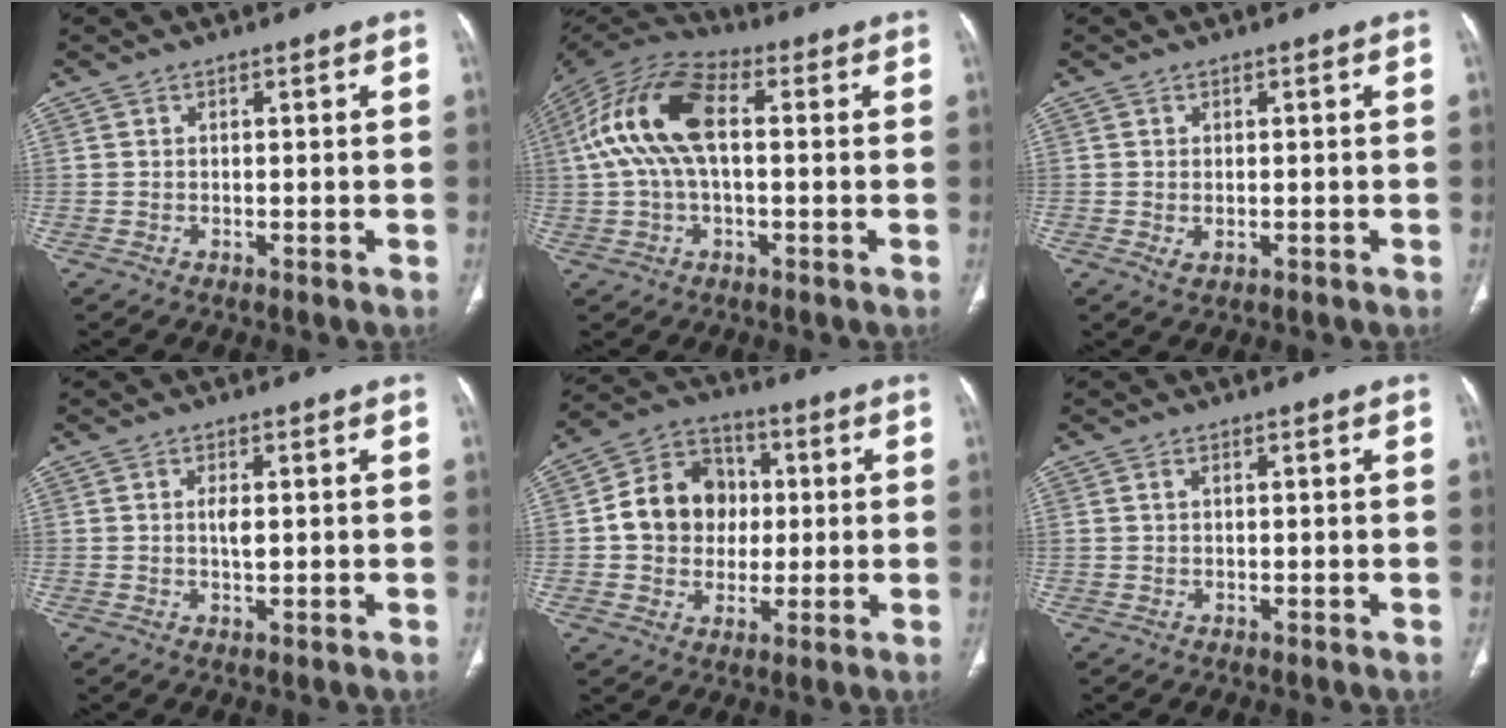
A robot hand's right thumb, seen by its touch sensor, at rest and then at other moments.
{"total": 16.1, "force": [1.9, 8.3, 13.7], "torque": [-0.280, 0.041, 0.029]}
{"total": 1.8, "force": [-0.3, 1.1, 1.3], "torque": [-0.023, -0.003, 0.000]}
{"total": 2.3, "force": [0.2, 0.9, 2.1], "torque": [-0.040, -0.001, 0.003]}
{"total": 13.1, "force": [0.7, 11.2, 6.8], "torque": [-0.079, 0.021, 0.008]}
{"total": 0.7, "force": [0.3, 0.3, 0.5], "torque": [-0.012, 0.004, 0.007]}